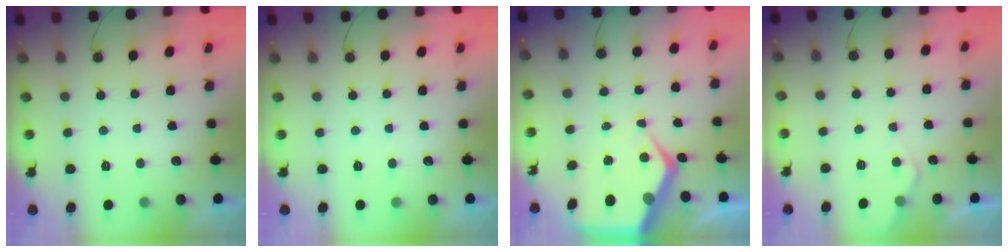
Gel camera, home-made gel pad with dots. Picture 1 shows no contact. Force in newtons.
{"total": 0.0}
{"total": 10.0, "press": 9.9, "slide": 0.9}
{"total": 5.7, "press": 5.6, "slide": 0.7}